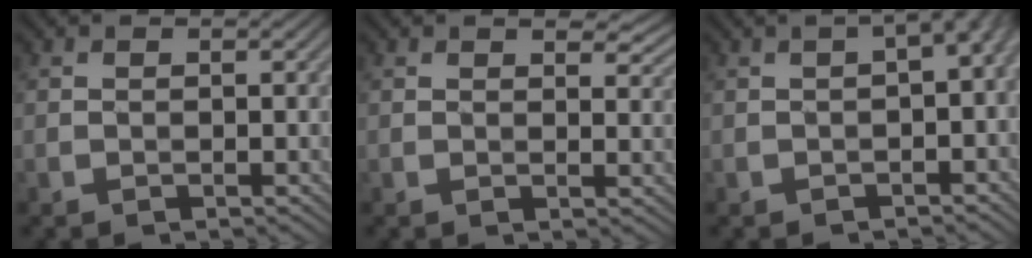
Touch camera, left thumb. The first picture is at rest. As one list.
[{"total": 4.1, "force": [2.5, 1.7, 2.7], "torque": [-0.039, -0.002, 0.043]}, {"total": 4.6, "force": [-0.1, 1.6, 4.3], "torque": [-0.057, 0.012, -0.002]}]